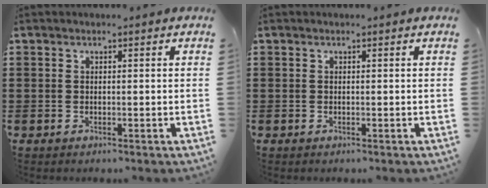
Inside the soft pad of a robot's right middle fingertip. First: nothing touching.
{"total": 0.0}